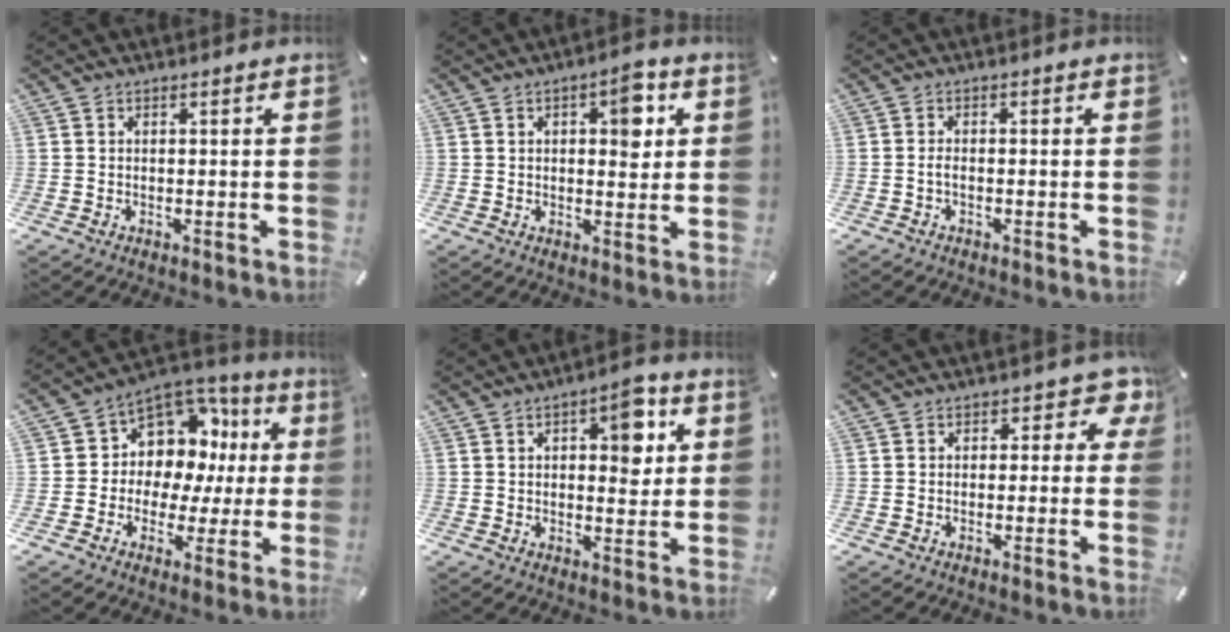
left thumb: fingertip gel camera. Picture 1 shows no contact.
{"total": 7.9, "force": [2.3, 4.0, 6.4], "torque": [-0.062, -0.015, 0.028]}
{"total": 1.6, "force": [-0.7, 0.8, 1.2], "torque": [-0.032, 0.000, -0.016]}
{"total": 10.3, "force": [4.1, 8.9, 3.1], "torque": [-0.059, -0.047, 0.081]}
{"total": 9.6, "force": [3.0, 5.0, 7.6], "torque": [-0.084, -0.012, 0.043]}
{"total": 4.9, "force": [1.4, 3.2, 3.4], "torque": [-0.030, -0.003, 0.016]}